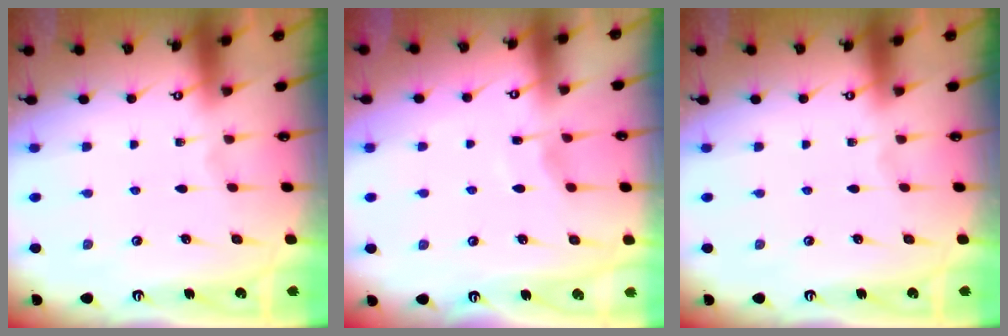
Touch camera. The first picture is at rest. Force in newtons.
{"total": 3.0, "press": 2.9, "slide": 0.4}
{"total": 0.0}